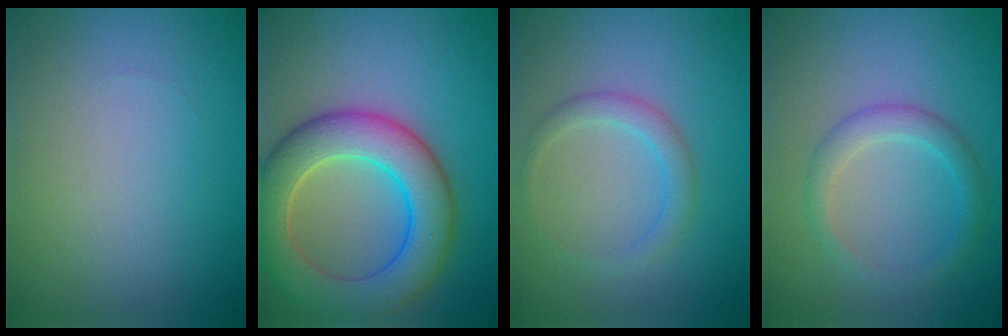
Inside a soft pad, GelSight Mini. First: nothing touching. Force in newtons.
{"total": 8.5, "press": 8.4, "slide": 0.5}
{"total": 2.1, "press": 2.1, "slide": 0.0}
{"total": 2.4, "press": 2.4, "slide": 0.1}